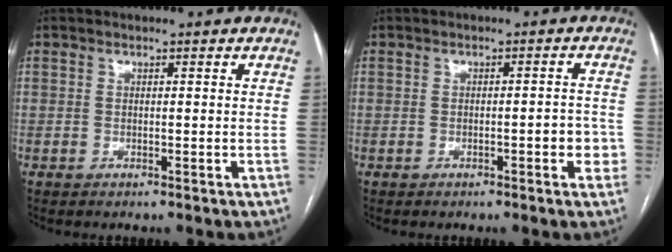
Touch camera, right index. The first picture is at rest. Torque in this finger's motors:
{"motor_torque": [0.60, -0.12, 0.24, 0.04]}